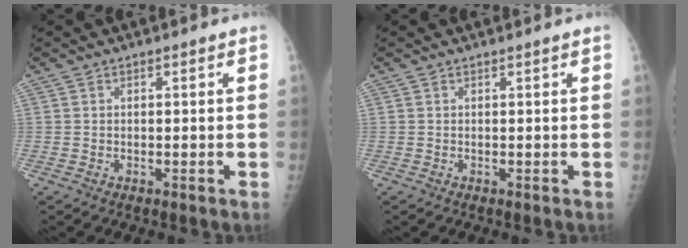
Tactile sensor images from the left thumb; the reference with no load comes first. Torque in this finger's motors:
{"motor_torque": [0.03, 0.03, -0.09, -0.09, 0.00]}